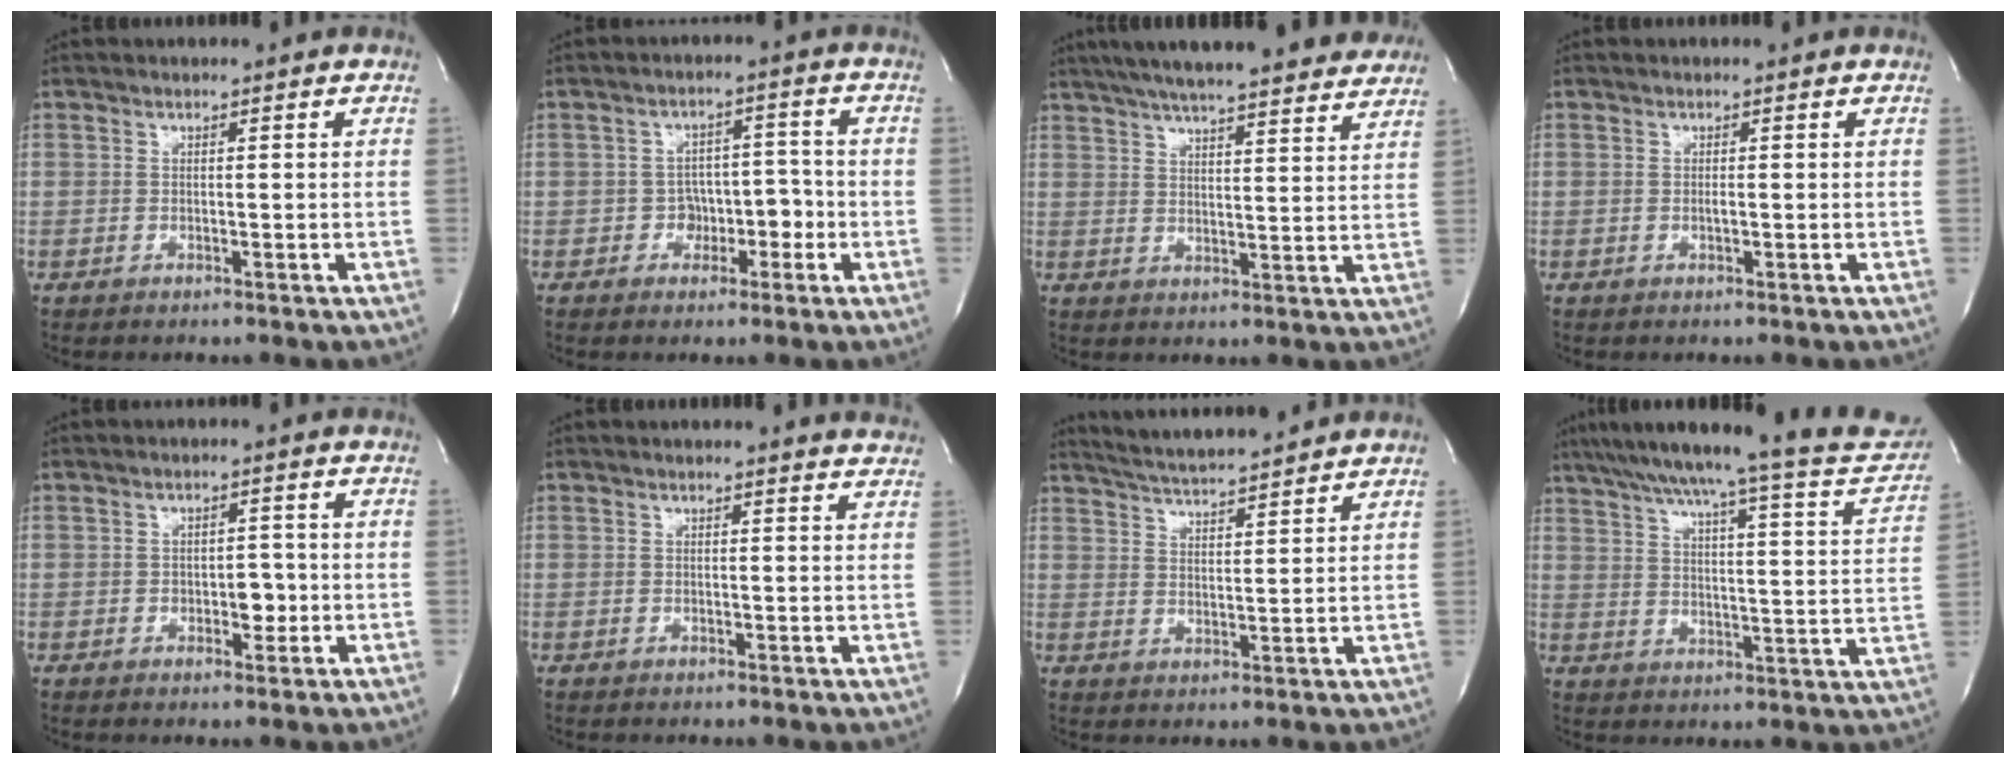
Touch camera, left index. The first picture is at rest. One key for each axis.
{"total": 4.6, "fx": -2.1, "fy": 3.4, "fz": 2.2, "tx": -0.019, "ty": 0.016, "tz": -0.034}
{"total": 24.1, "fx": 20.7, "fy": 3.5, "fz": 11.8, "tx": -0.193, "ty": 0.015, "tz": 0.267}
{"total": 0.6, "fx": -0.5, "fy": 0.0, "fz": 0.4, "tx": -0.009, "ty": -0.004, "tz": -0.010}
{"total": 3.1, "fx": -1.0, "fy": 1.8, "fz": 2.2, "tx": -0.025, "ty": 0.000, "tz": -0.013}
{"total": 3.9, "fx": 3.8, "fy": 0.2, "fz": 0.8, "tx": -0.011, "ty": -0.015, "tz": 0.017}
{"total": 9.7, "fx": 9.1, "fy": -0.1, "fz": 3.5, "tx": -0.071, "ty": 0.012, "tz": 0.143}
{"total": 24.4, "fx": 21.5, "fy": 1.9, "fz": 11.2, "tx": -0.171, "ty": -0.036, "tz": 0.269}